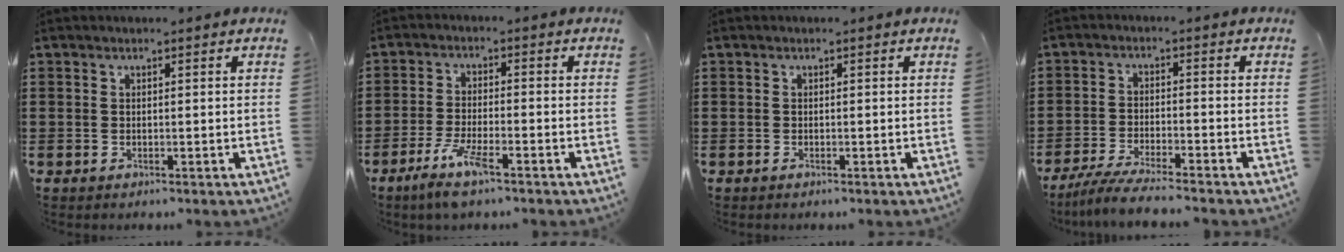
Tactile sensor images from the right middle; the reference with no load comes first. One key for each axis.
{"total": 5.7, "fx": -3.6, "fy": 0.7, "fz": 4.4, "tx": -0.096, "ty": -0.011, "tz": -0.065}
{"total": 0.0}
{"total": 5.0, "fx": -4.6, "fy": -0.2, "fz": 2.0, "tx": -0.054, "ty": -0.019, "tz": -0.093}